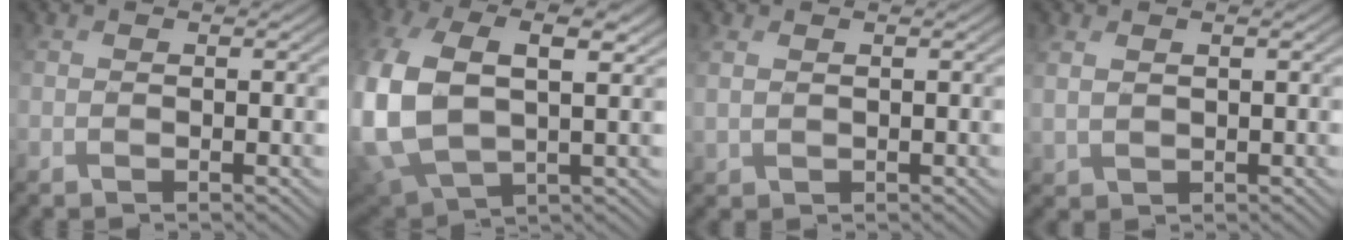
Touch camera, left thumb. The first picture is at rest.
{"total": 13.6, "force": [2.0, 8.4, 10.5], "torque": [-0.271, 0.000, 0.048]}
{"total": 1.3, "force": [1.1, 0.0, -0.7], "torque": [0.015, 0.010, 0.026]}
{"total": 1.6, "force": [1.5, 0.4, 0.1], "torque": [-0.004, 0.009, 0.036]}